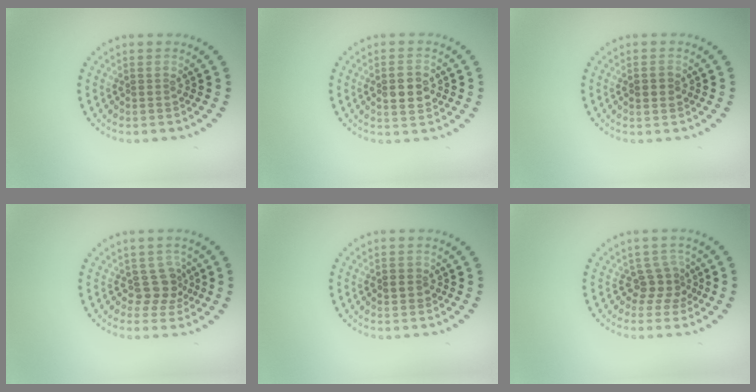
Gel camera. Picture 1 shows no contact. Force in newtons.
{"total": 3.4, "press": 3.4, "slide": 0.2}
{"total": 1.1, "press": 1.1, "slide": 0.2}
{"total": 2.5, "press": 1.9, "slide": 1.6}
{"total": 1.3, "press": 1.3, "slide": 0.2}
{"total": 2.3, "press": 1.6, "slide": 1.7}